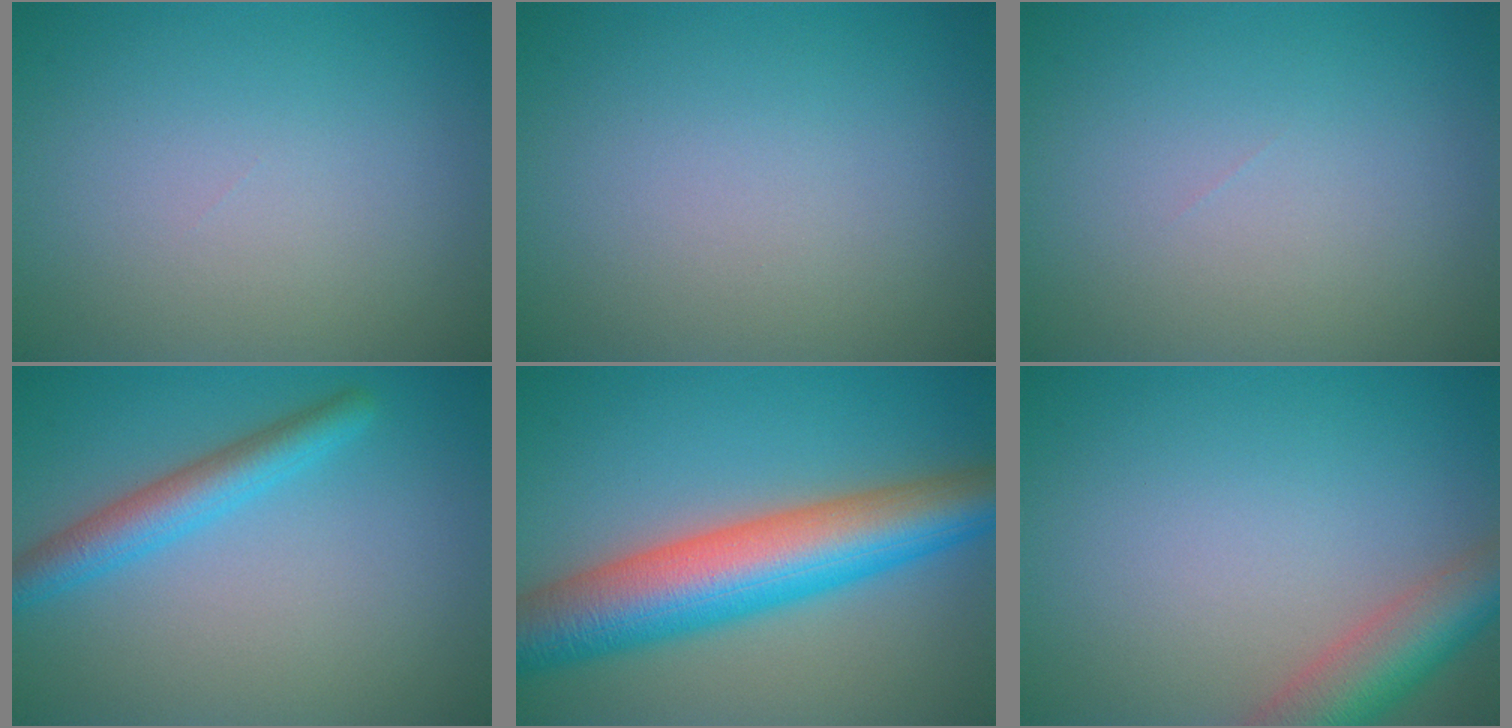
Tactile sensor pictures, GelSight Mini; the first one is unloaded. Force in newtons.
{"total": 0.0}
{"total": 0.0}
{"total": 3.6, "press": 3.6, "slide": 0.1}
{"total": 10.9, "press": 10.9, "slide": 0.4}
{"total": 5.6, "press": 5.6, "slide": 0.3}